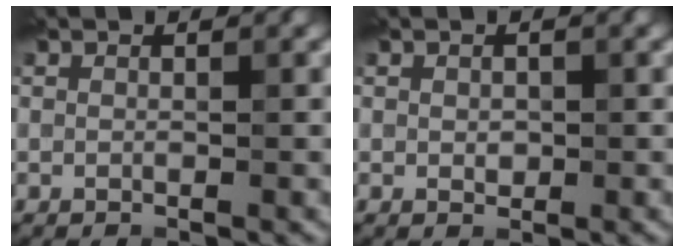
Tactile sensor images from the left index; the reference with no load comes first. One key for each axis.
{"total": 0.9, "fx": 0.0, "fy": 0.7, "fz": 0.6, "tx": -0.009, "ty": -0.004, "tz": 0.002}